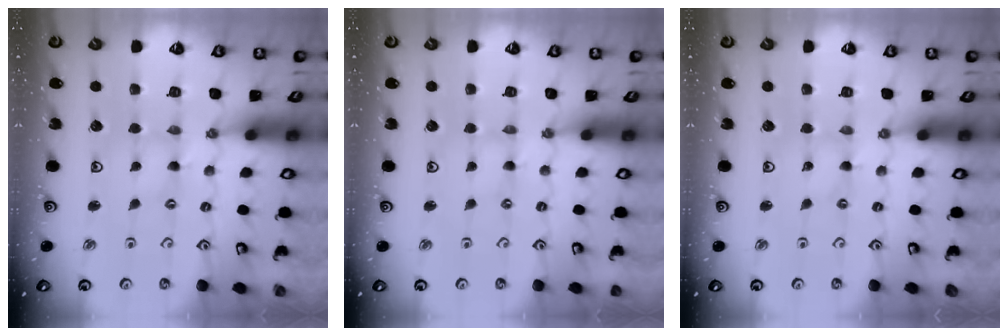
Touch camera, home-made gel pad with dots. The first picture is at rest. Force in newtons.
{"total": 0.0}
{"total": 0.0}